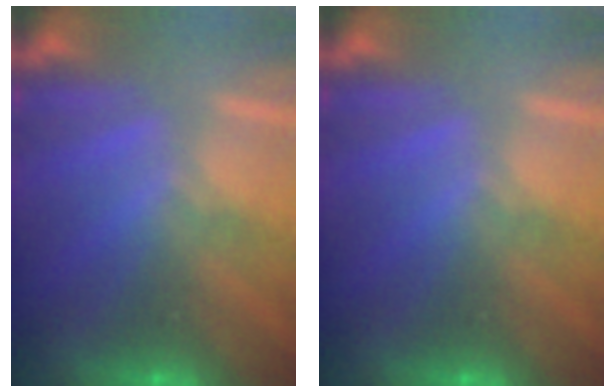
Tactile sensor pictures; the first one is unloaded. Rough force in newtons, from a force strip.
{"total": 0.0}